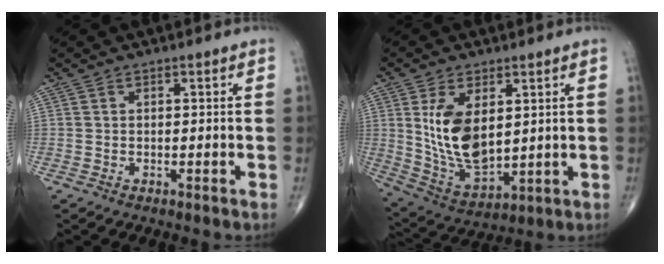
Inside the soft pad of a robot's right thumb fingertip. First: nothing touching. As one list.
[{"total": 13.0, "force": [2.9, 7.0, 10.5], "torque": [-0.182, -0.023, 0.074]}]